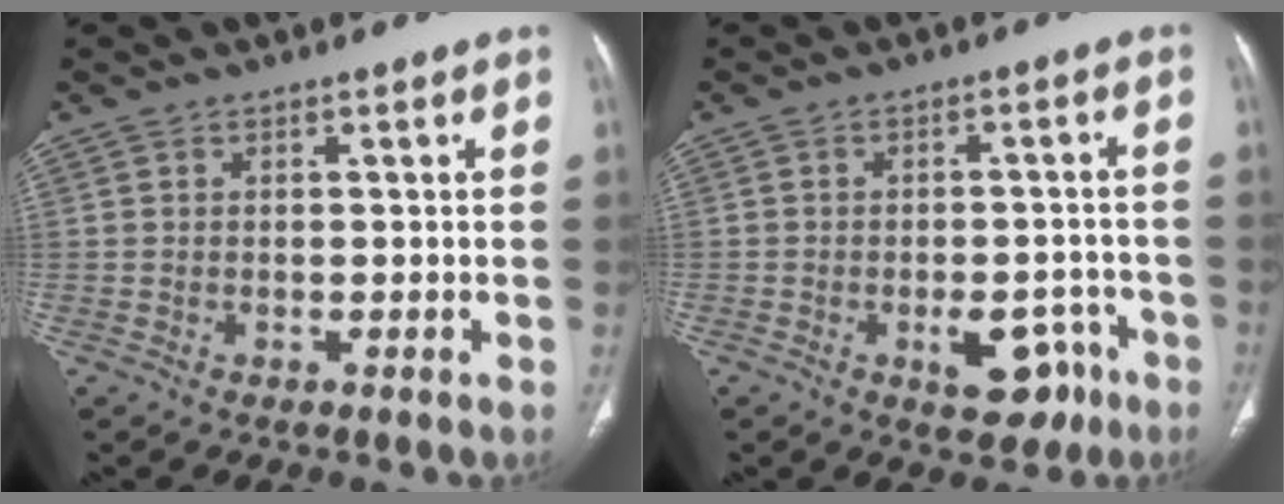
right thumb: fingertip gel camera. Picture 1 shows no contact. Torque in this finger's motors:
{"motor_torque": [3.89, 1.11, 1.44, -1.26, 0.25]}